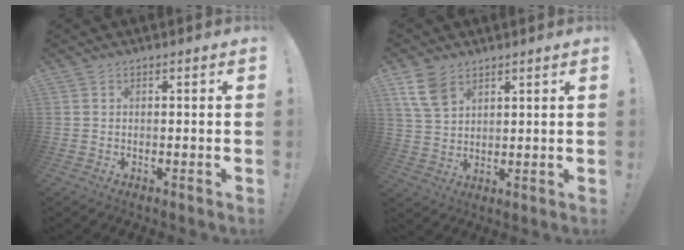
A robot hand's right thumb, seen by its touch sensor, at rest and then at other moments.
{"total": 8.5, "force": [5.1, 5.2, 4.4], "torque": [-0.089, -0.016, 0.102]}